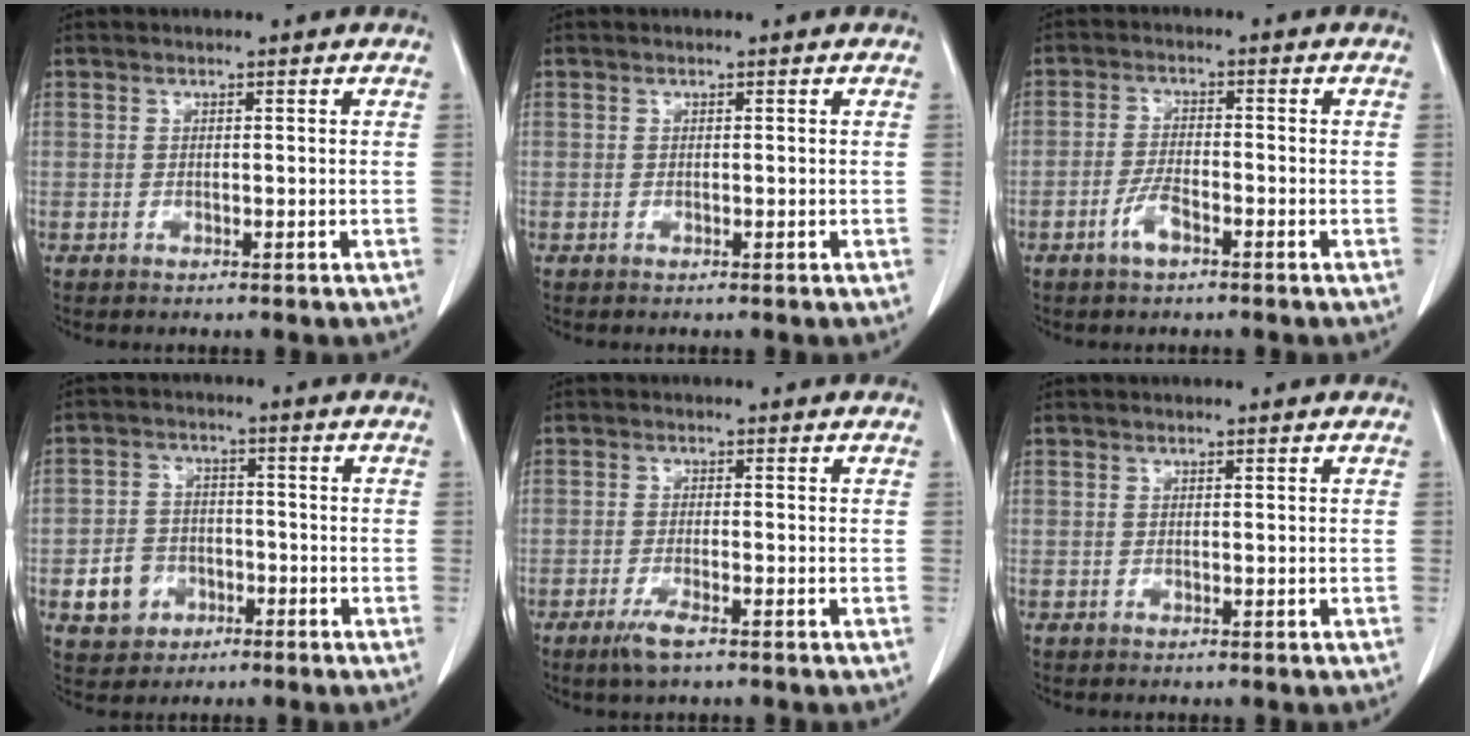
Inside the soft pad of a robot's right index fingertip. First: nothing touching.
{"total": 0.0}
{"total": 3.5, "force": [-2.1, 0.9, 2.7], "torque": [-0.055, 0.001, -0.042]}
{"total": 6.3, "force": [-2.4, 5.4, 2.2], "torque": [-0.046, 0.015, -0.032]}
{"total": 3.2, "force": [-2.1, 0.3, 2.4], "torque": [-0.051, -0.007, -0.038]}
{"total": 0.0}